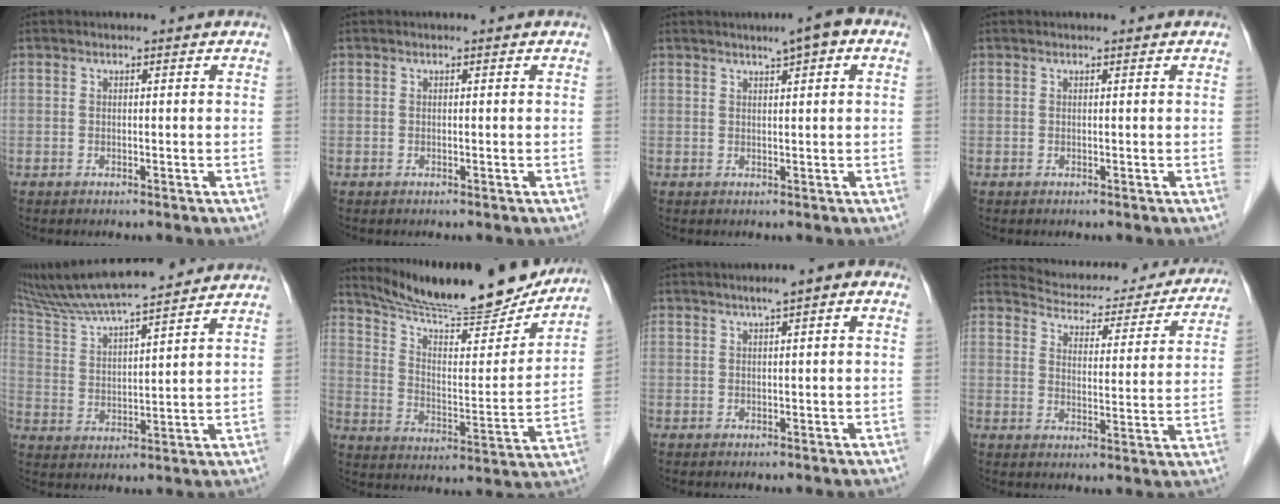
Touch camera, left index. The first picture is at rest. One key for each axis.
{"total": 0.0}
{"total": 3.6, "fx": 1.9, "fy": 0.5, "fz": 3.1, "tx": -0.045, "ty": 0.013, "tz": 0.025}
{"total": 0.0}
{"total": 15.7, "fx": 13.8, "fy": 0.9, "fz": 7.3, "tx": -0.137, "ty": 0.025, "tz": 0.238}
{"total": 21.0, "fx": 19.2, "fy": 2.1, "fz": 8.4, "tx": -0.138, "ty": -0.028, "tz": 0.284}
{"total": 3.2, "fx": 1.2, "fy": 0.6, "fz": 2.9, "tx": -0.040, "ty": 0.014, "tz": 0.013}
{"total": 17.9, "fx": 17.1, "fy": 4.2, "fz": 3.3, "tx": -0.032, "ty": -0.015, "tz": 0.208}